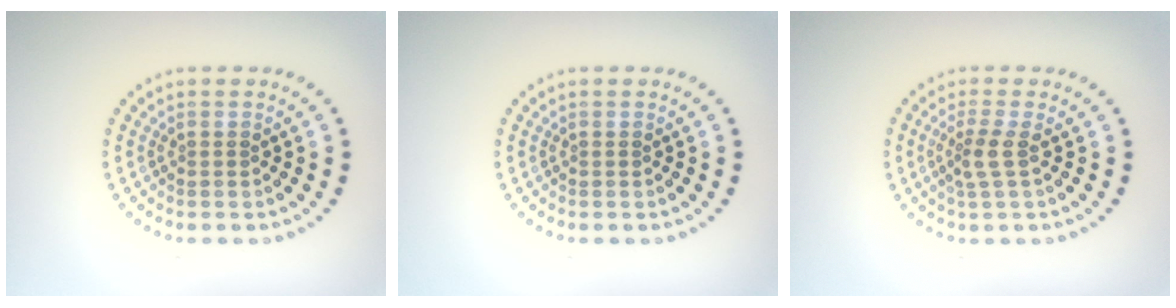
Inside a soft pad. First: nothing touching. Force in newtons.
{"total": 0.0}
{"total": 1.9, "press": 1.5, "slide": 1.2}